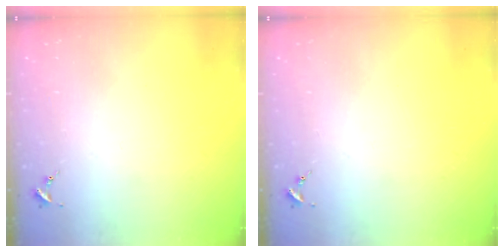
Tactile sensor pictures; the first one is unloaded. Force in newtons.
{"total": 0.0}